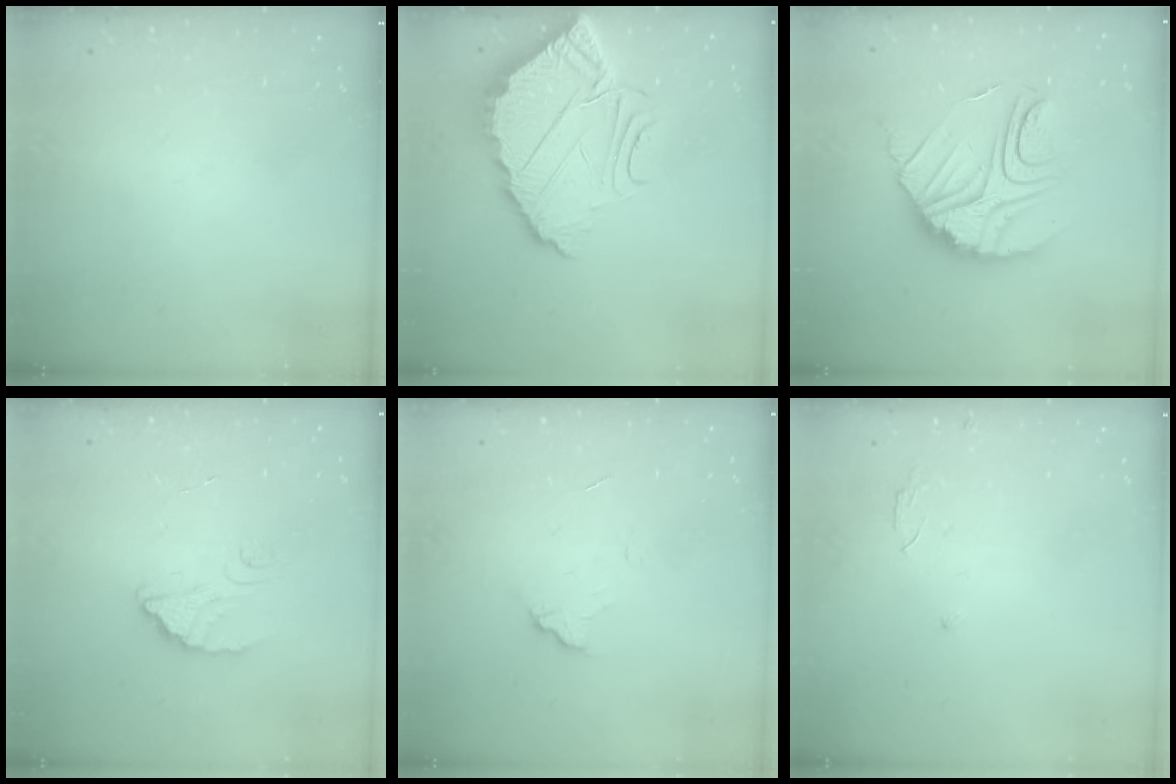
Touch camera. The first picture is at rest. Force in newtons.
{"total": 10.2, "press": 10.1, "slide": 0.8}
{"total": 14.7, "press": 14.7, "slide": 1.1}
{"total": 2.6, "press": 2.6, "slide": 0.1}
{"total": 4.4, "press": 4.4, "slide": 0.3}
{"total": 2.5, "press": 2.5, "slide": 0.2}